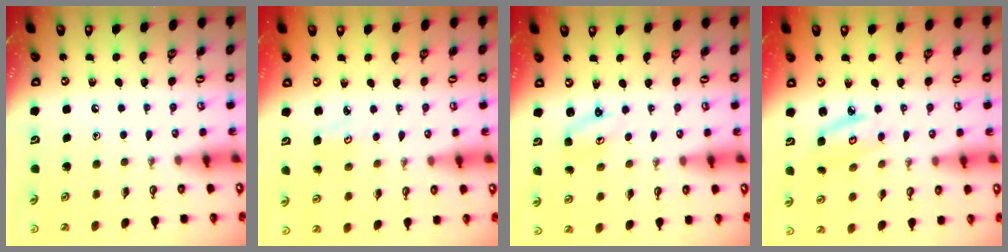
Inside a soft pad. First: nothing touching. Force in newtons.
{"total": 2.9, "press": 2.9, "slide": 0.4}
{"total": 2.4, "press": 2.4, "slide": 0.2}
{"total": 4.7, "press": 4.7, "slide": 0.2}